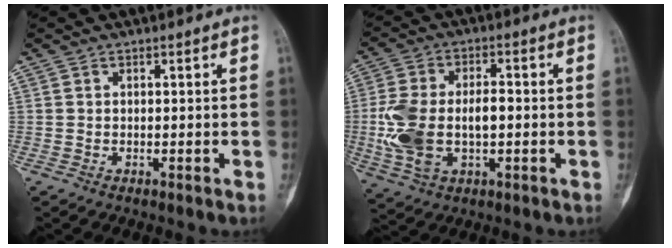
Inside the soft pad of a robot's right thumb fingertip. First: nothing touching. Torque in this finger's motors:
{"motor_torque": [0.03, 1.31, 0.45, 0.32, 0.39]}